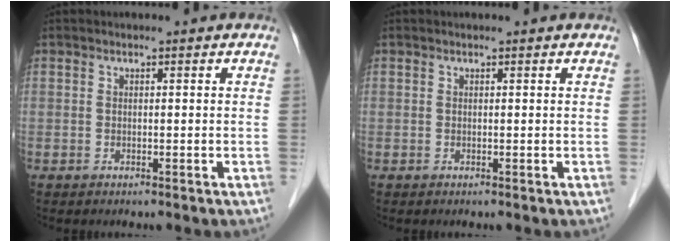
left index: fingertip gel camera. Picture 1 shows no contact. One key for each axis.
{"total": 0.6, "fx": 0.6, "fy": 0.1, "fz": 0.2, "tx": -0.004, "ty": 0.006, "tz": 0.006}